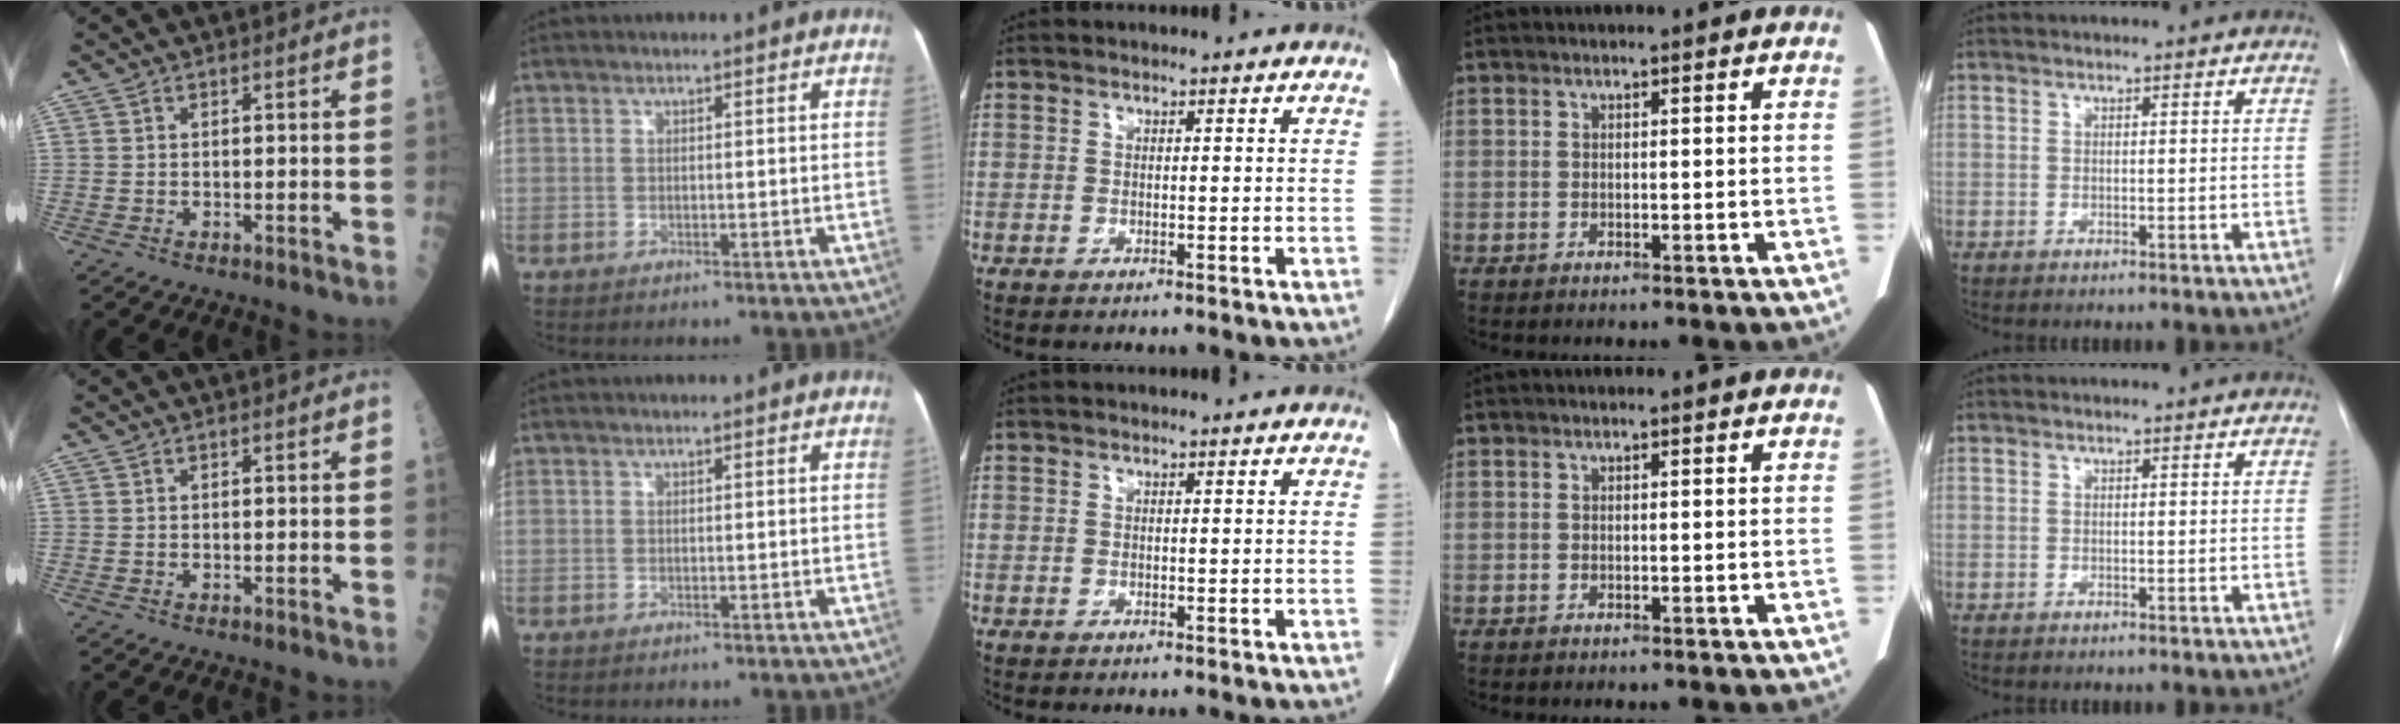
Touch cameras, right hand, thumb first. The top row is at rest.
{}